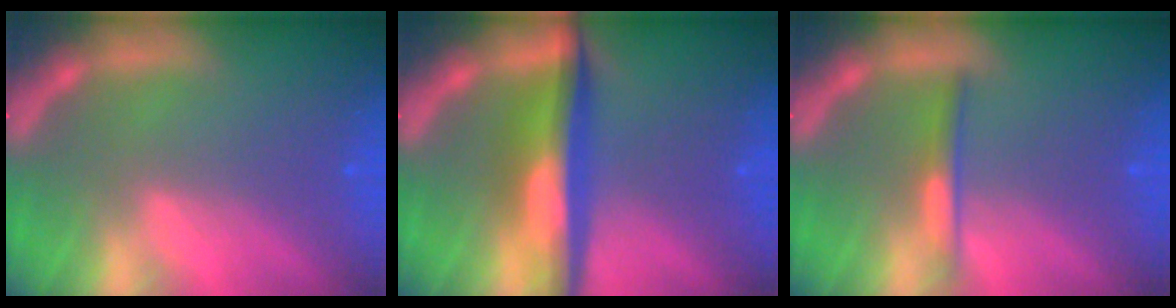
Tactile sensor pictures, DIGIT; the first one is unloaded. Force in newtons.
{"total": 6.5}
{"total": 1.9}